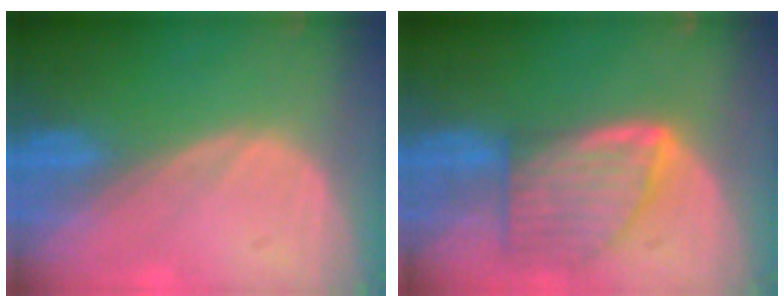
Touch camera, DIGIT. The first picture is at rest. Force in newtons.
{"total": 8.0, "press": 7.1, "slide": 3.6}